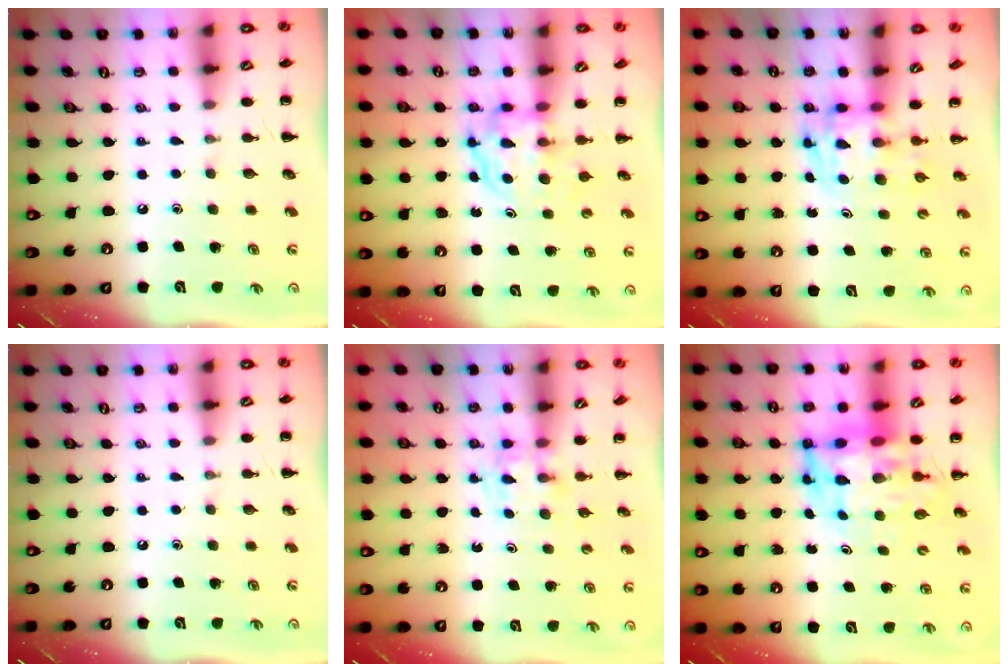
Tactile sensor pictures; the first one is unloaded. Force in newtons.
{"total": 3.8, "press": 3.8, "slide": 0.2}
{"total": 3.4, "press": 3.4, "slide": 0.6}
{"total": 0.0}
{"total": 2.8, "press": 2.6, "slide": 1.1}
{"total": 7.7, "press": 7.4, "slide": 2.1}